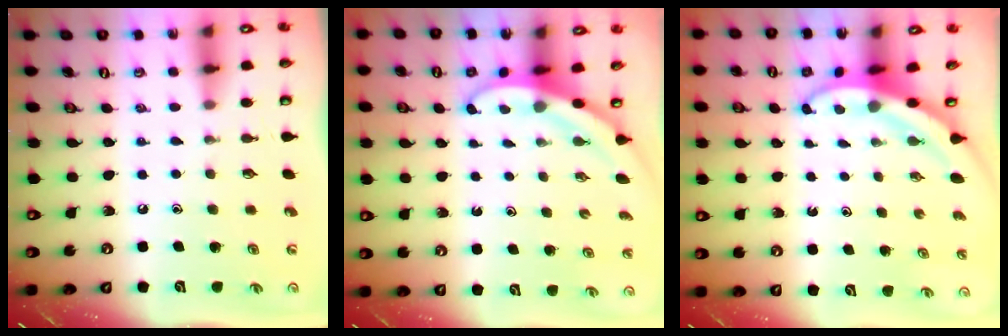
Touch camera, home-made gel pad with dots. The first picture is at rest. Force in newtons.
{"total": 3.1, "press": 3.1, "slide": 0.2}
{"total": 3.8, "press": 3.8, "slide": 0.5}